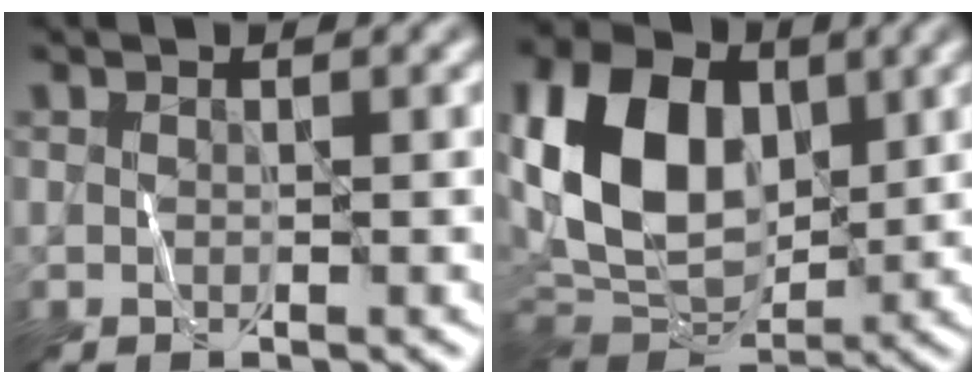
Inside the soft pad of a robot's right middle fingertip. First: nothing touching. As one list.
[{"total": 12.0, "force": [2.2, 8.4, 8.3], "torque": [-0.175, 0.014, 0.033]}]